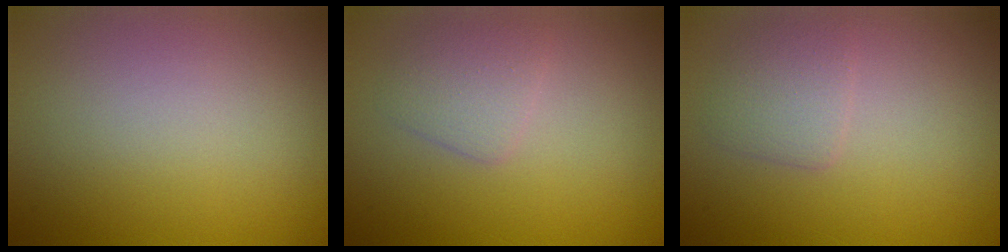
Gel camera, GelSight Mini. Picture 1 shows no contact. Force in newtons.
{"total": 1.9, "press": 1.9, "slide": 0.0}
{"total": 1.9, "press": 1.9, "slide": 0.0}